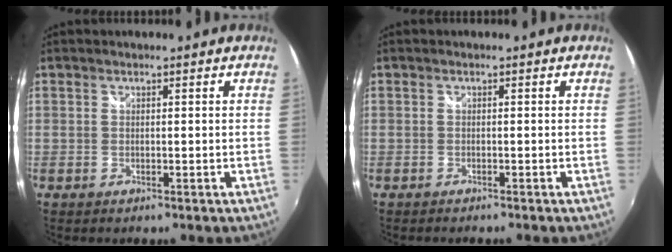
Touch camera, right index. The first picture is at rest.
{"total": 1.3, "force": [-1.2, 0.2, 0.3], "torque": [-0.010, -0.011, -0.020]}